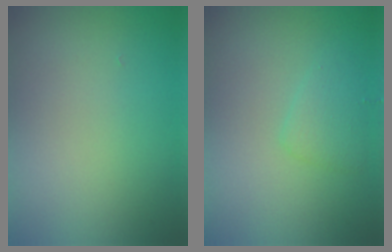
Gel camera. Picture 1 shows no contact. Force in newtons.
{"total": 1.8, "press": 1.8, "slide": 0.1}